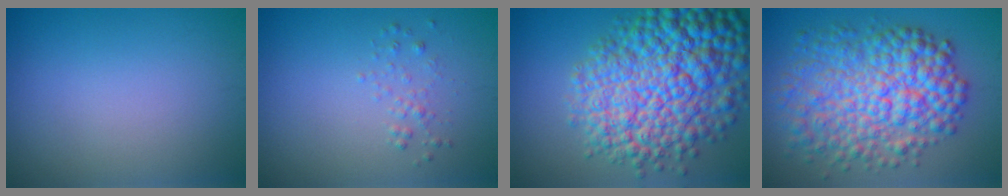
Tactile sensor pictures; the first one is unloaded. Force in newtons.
{"total": 1.0, "press": 1.0, "slide": 0.0}
{"total": 13.1, "press": 13.1, "slide": 0.3}
{"total": 9.3, "press": 9.3, "slide": 0.1}